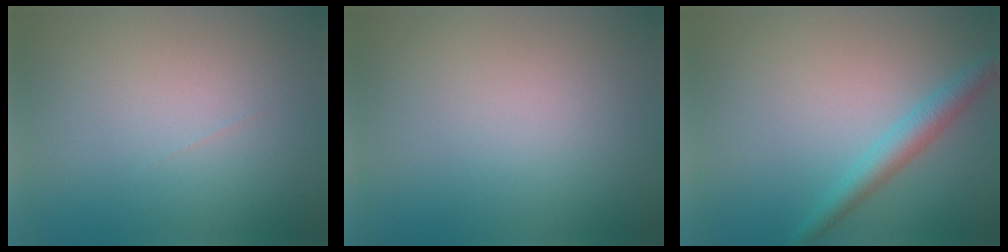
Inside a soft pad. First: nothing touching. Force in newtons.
{"total": 0.0}
{"total": 2.9, "press": 2.9, "slide": 0.1}